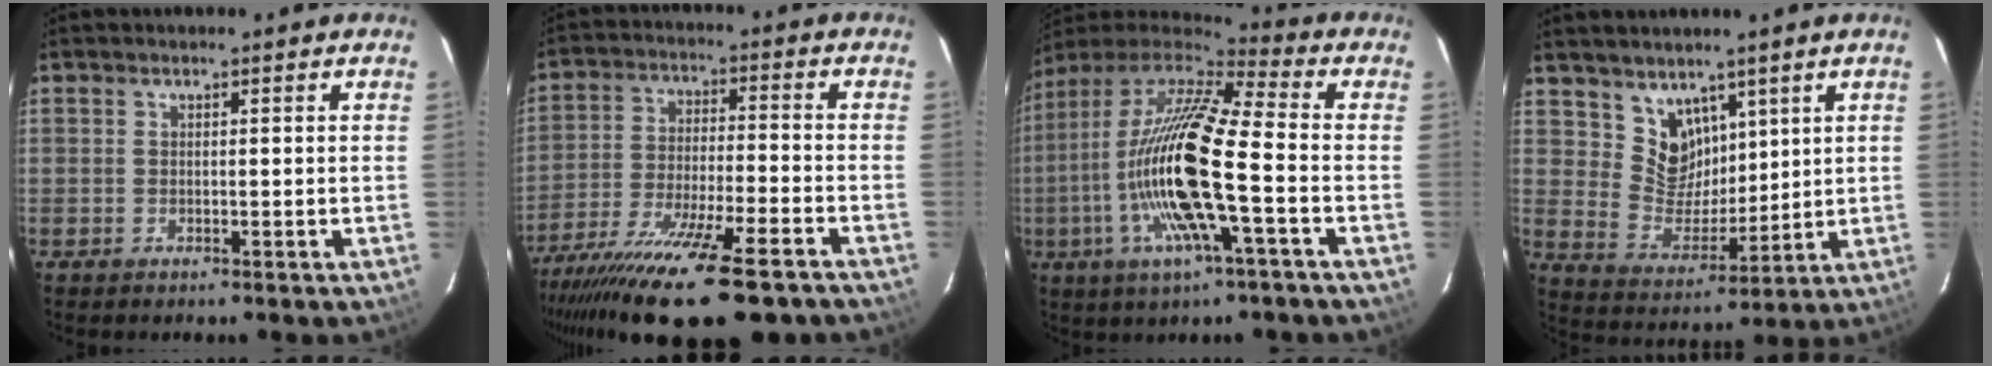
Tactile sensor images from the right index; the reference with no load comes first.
{"total": 22.2, "force": [-17.1, 3.9, 13.6], "torque": [-0.264, -0.065, -0.280]}
{"total": 20.5, "force": [-4.4, 3.1, 19.8], "torque": [-0.368, -0.021, -0.093]}
{"total": 8.4, "force": [5.5, 6.0, 2.1], "torque": [-0.033, 0.000, 0.119]}